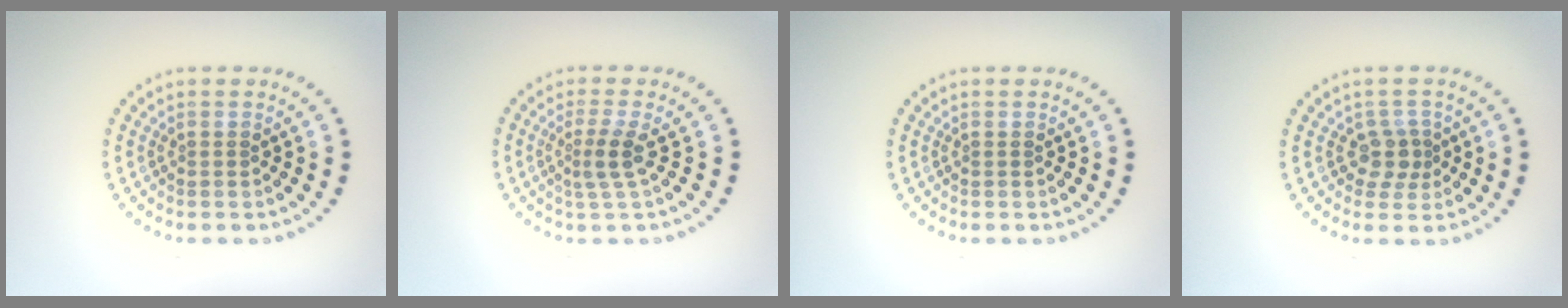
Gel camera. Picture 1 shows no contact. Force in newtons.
{"total": 2.0, "press": 1.4, "slide": 1.4}
{"total": 0.0}
{"total": 2.1, "press": 1.7, "slide": 1.2}